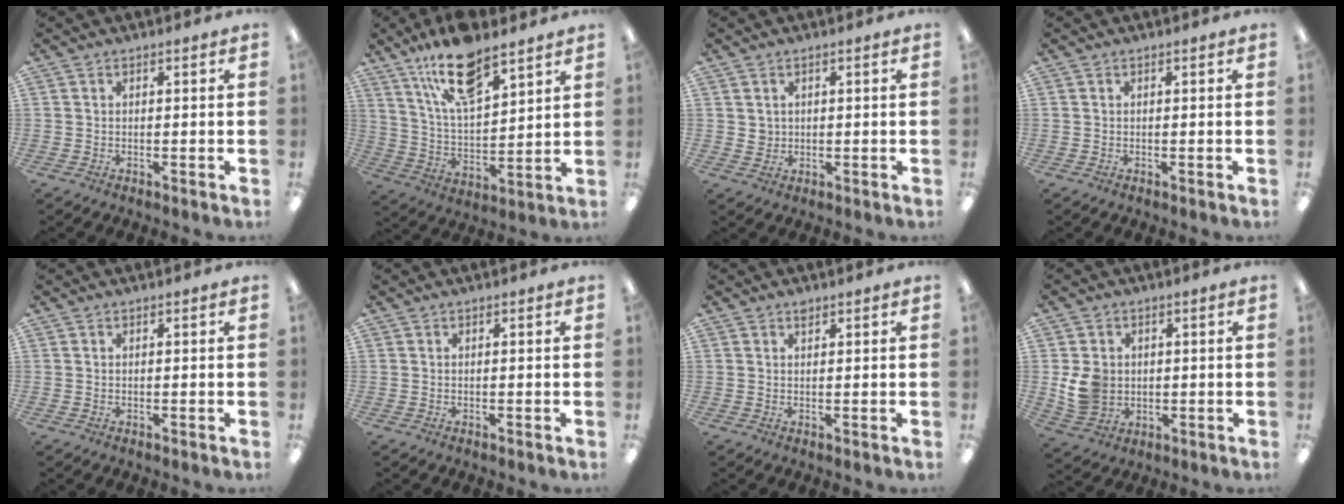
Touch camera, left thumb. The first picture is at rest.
{"total": 16.6, "force": [11.5, 6.1, 10.2], "torque": [-0.183, -0.047, 0.199]}
{"total": 2.3, "force": [0.9, 2.1, 0.3], "torque": [-0.001, 0.000, 0.015]}
{"total": 0.0}
{"total": 0.0}
{"total": 0.0}
{"total": 1.2, "force": [0.9, 0.5, 0.5], "torque": [-0.004, -0.003, 0.015]}
{"total": 7.5, "force": [0.4, 6.6, 3.4], "torque": [-0.068, 0.011, 0.012]}